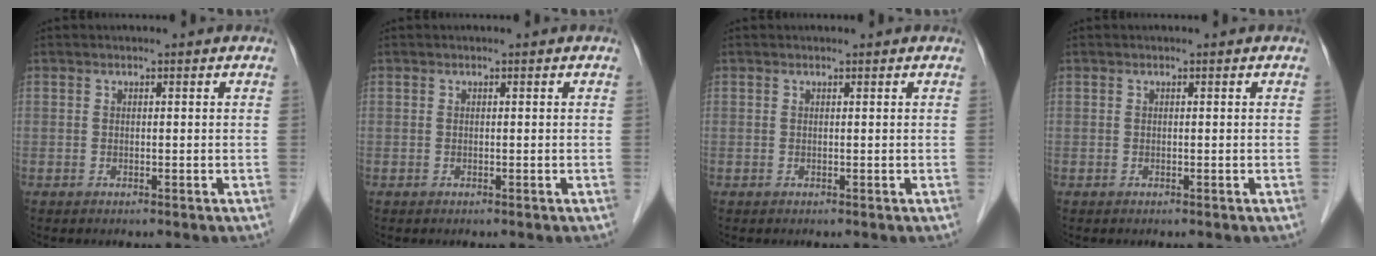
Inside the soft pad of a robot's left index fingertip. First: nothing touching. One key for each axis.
{"total": 0.0}
{"total": 0.0}
{"total": 0.0}